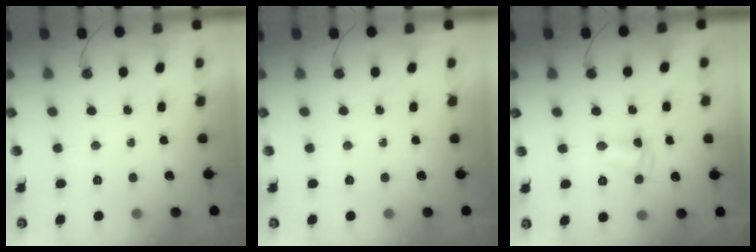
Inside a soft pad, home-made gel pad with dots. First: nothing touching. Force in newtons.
{"total": 0.0}
{"total": 4.4, "press": 4.4, "slide": 0.4}